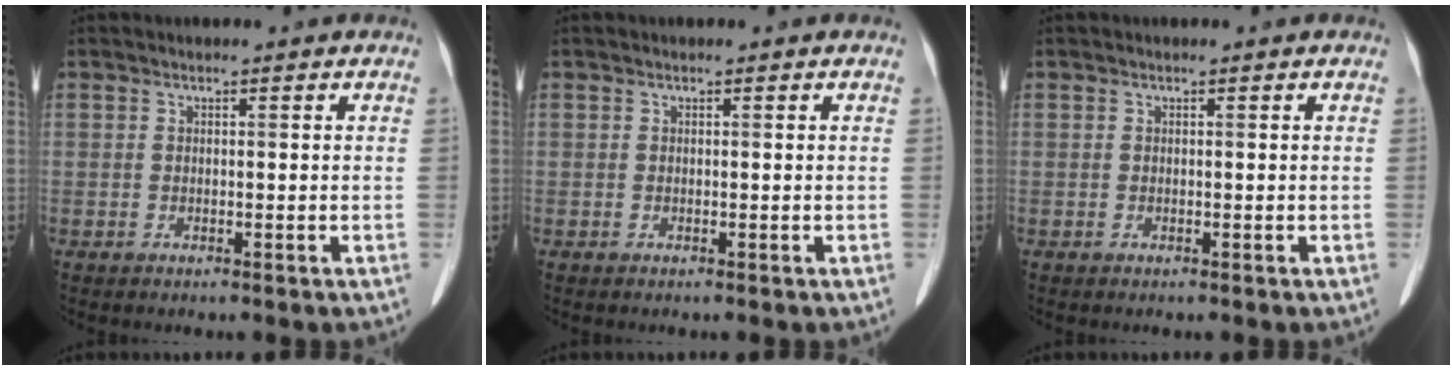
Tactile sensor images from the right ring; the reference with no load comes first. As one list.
[{"total": 0.0}, {"total": 0.0}]